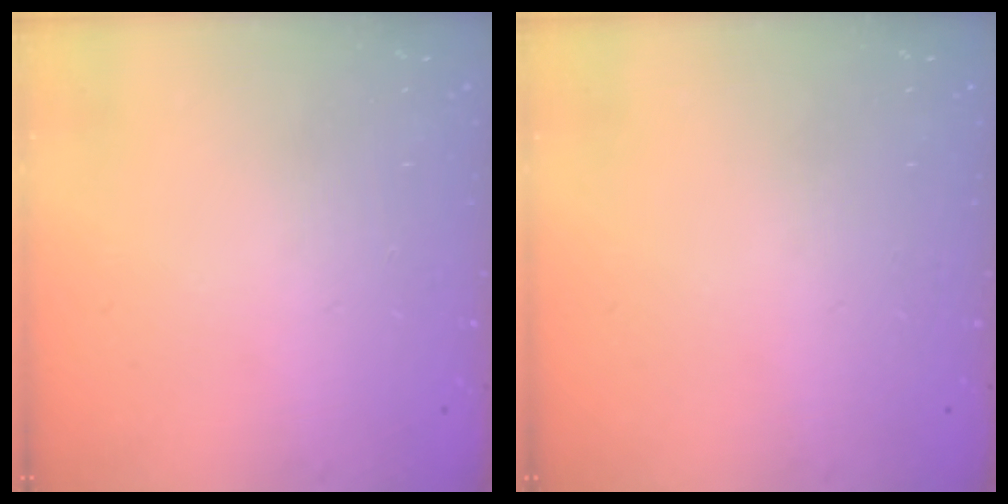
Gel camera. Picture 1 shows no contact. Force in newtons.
{"total": 0.0}